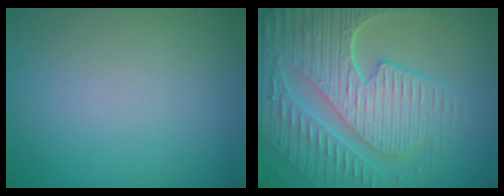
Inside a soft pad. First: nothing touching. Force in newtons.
{"total": 8.8, "press": 6.3, "slide": 6.1}